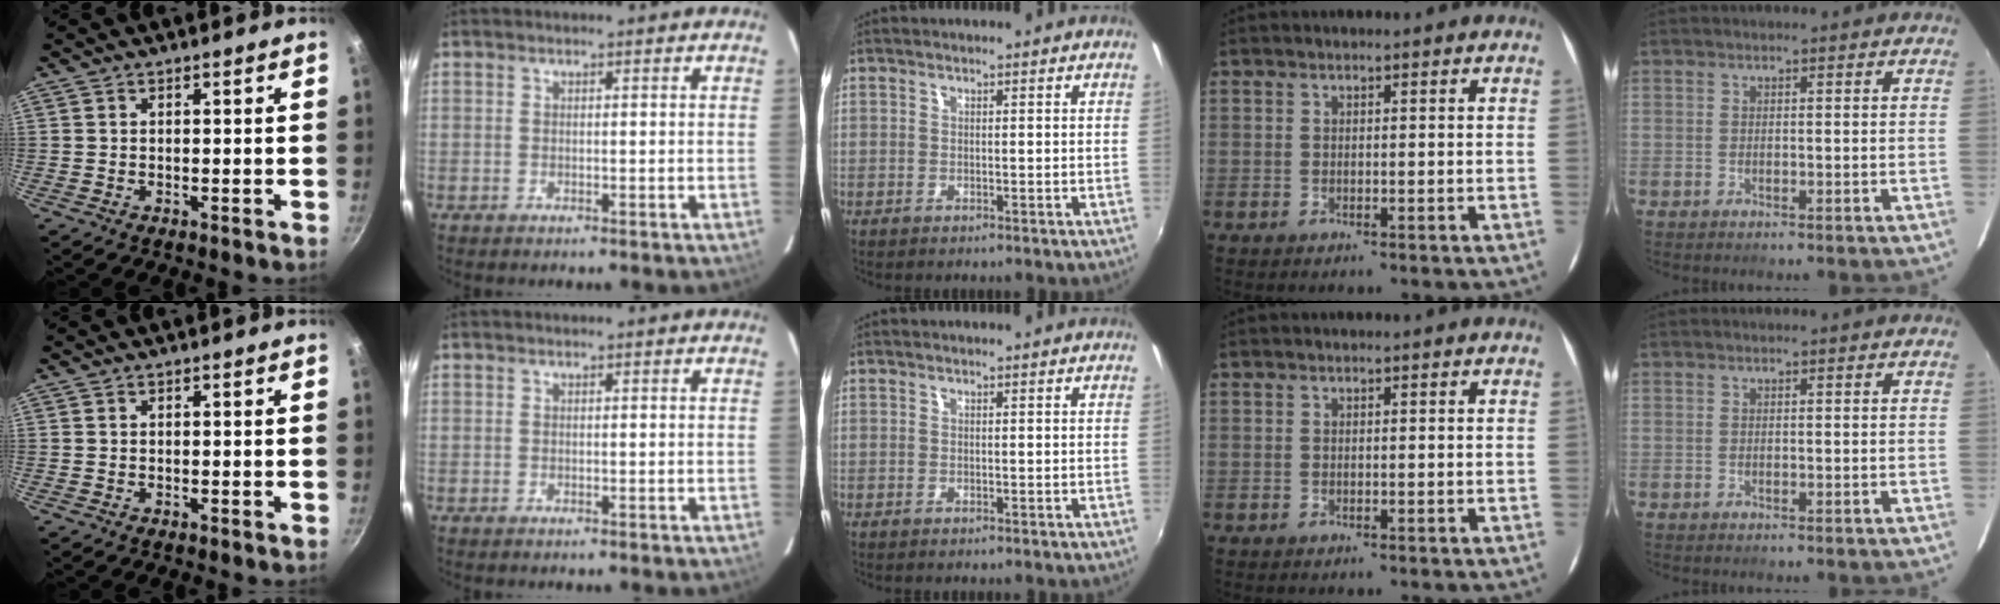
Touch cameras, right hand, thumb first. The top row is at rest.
{}